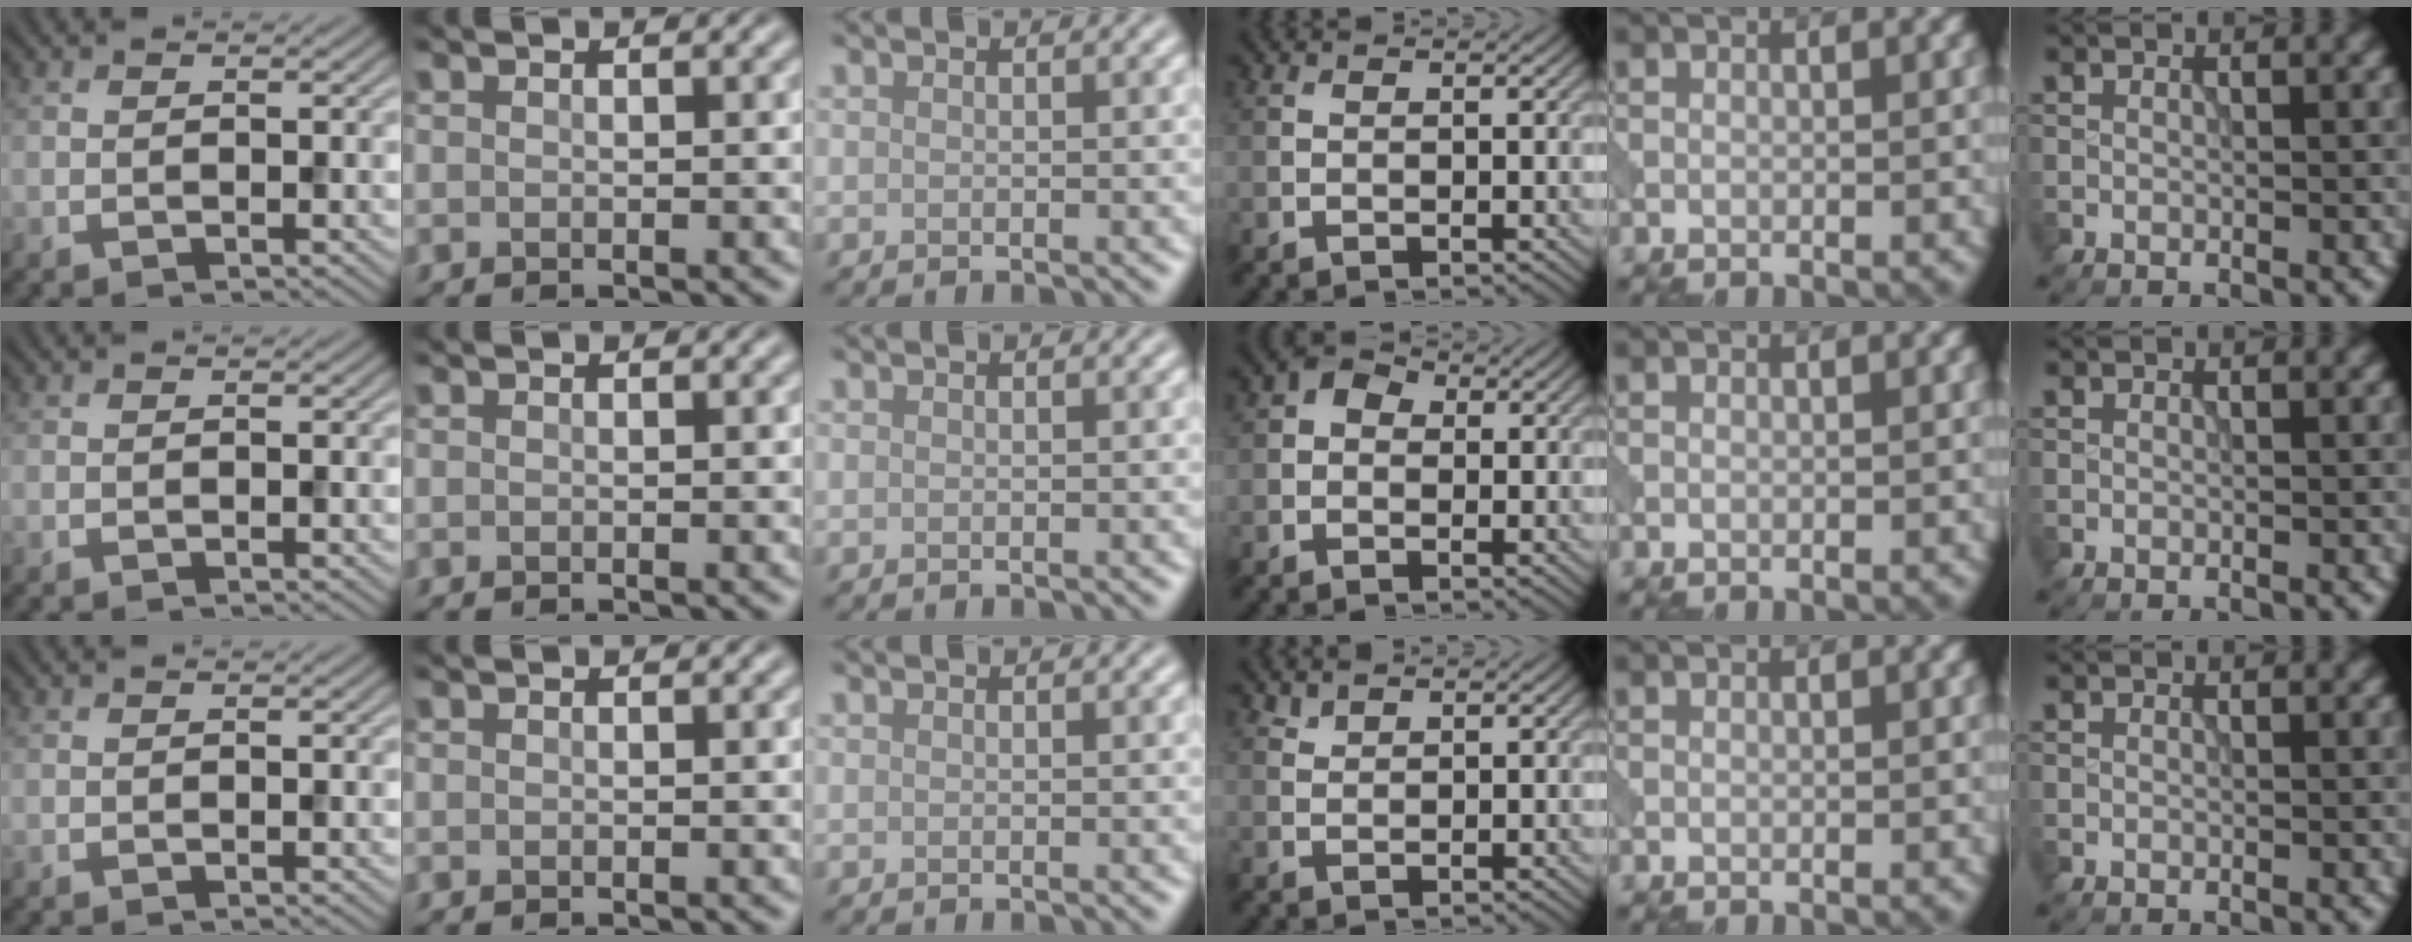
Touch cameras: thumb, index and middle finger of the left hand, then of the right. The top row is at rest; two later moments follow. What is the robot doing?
{"motion": "open", "object": "sandwich press"}